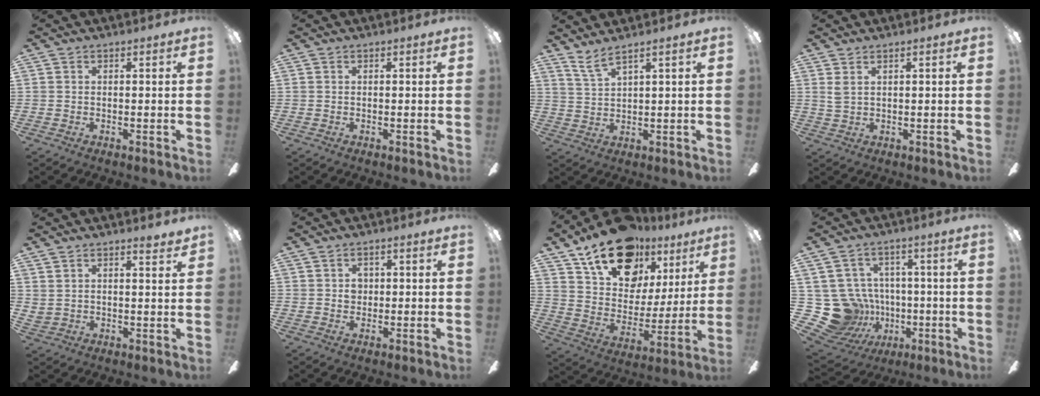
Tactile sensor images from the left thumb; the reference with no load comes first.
{"total": 0.0}
{"total": 4.7, "force": [3.7, 0.3, 2.9], "torque": [-0.065, -0.017, 0.066]}
{"total": 2.3, "force": [0.9, 0.8, 2.0], "torque": [-0.041, 0.003, 0.015]}
{"total": 3.6, "force": [3.5, 0.7, 0.7], "torque": [-0.005, -0.024, 0.063]}
{"total": 2.6, "force": [0.5, 2.1, 1.5], "torque": [-0.015, 0.001, 0.004]}
{"total": 21.3, "force": [14.7, 12.0, 9.7], "torque": [-0.172, -0.080, 0.264]}
{"total": 15.5, "force": [-2.3, 14.6, 4.6], "torque": [-0.139, 0.000, -0.011]}